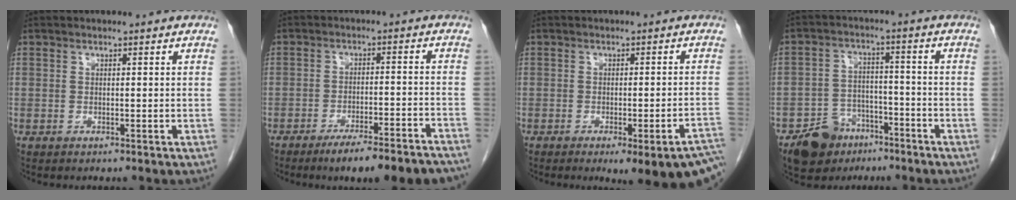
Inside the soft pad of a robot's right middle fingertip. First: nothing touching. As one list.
[{"total": 13.0, "force": [-10.8, 0.8, 7.2], "torque": [-0.073, -0.005, -0.154]}, {"total": 13.6, "force": [-10.2, 1.2, 8.9], "torque": [-0.042, -0.005, -0.116]}, {"total": 7.8, "force": [-5.3, 5.2, 2.1], "torque": [-0.042, 0.007, -0.087]}]